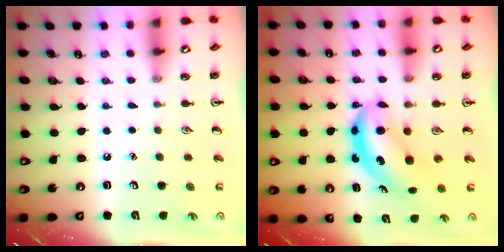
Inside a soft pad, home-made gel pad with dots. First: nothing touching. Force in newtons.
{"total": 6.2, "press": 6.0, "slide": 1.4}